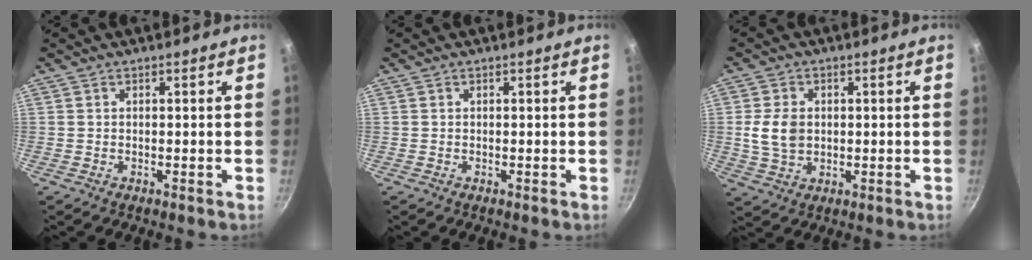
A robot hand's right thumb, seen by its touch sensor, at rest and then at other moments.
{"total": 0.0}
{"total": 6.3, "force": [0.4, 4.5, 4.3], "torque": [-0.075, -0.001, 0.009]}